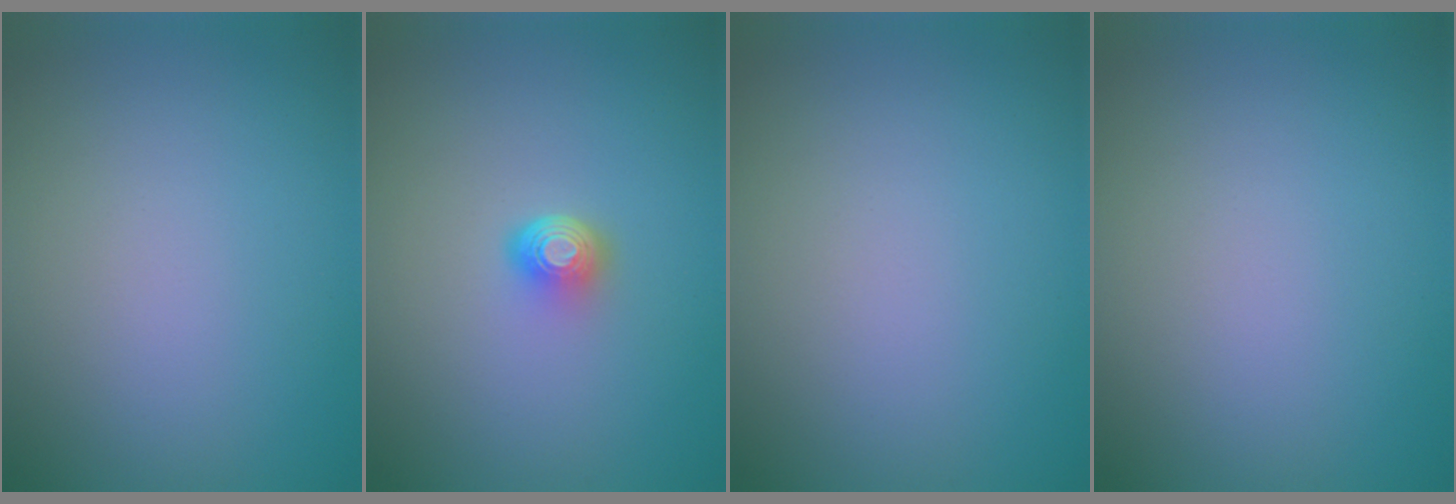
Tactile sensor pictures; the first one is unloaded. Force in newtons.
{"total": 2.0, "press": 1.3, "slide": 1.6}
{"total": 0.0}
{"total": 0.0}